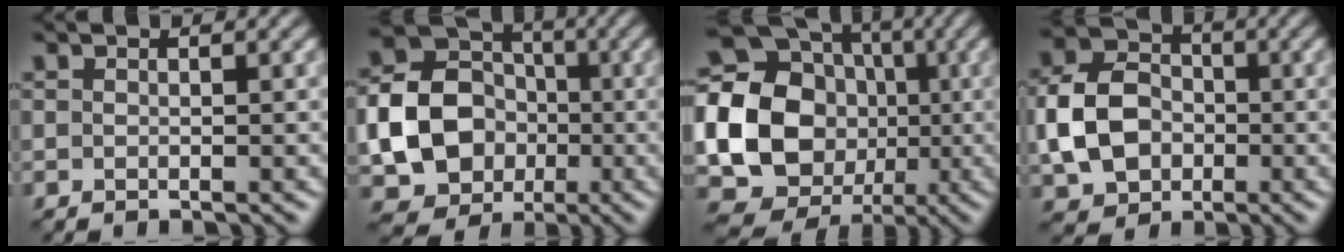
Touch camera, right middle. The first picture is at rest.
{"total": 10.3, "force": [-1.7, 8.5, 5.5], "torque": [-0.095, -0.010, -0.045]}
{"total": 24.1, "force": [-1.3, 22.4, 9.0], "torque": [-0.218, 0.013, -0.073]}
{"total": 6.8, "force": [-1.0, 5.4, 4.0], "torque": [-0.085, 0.008, -0.028]}